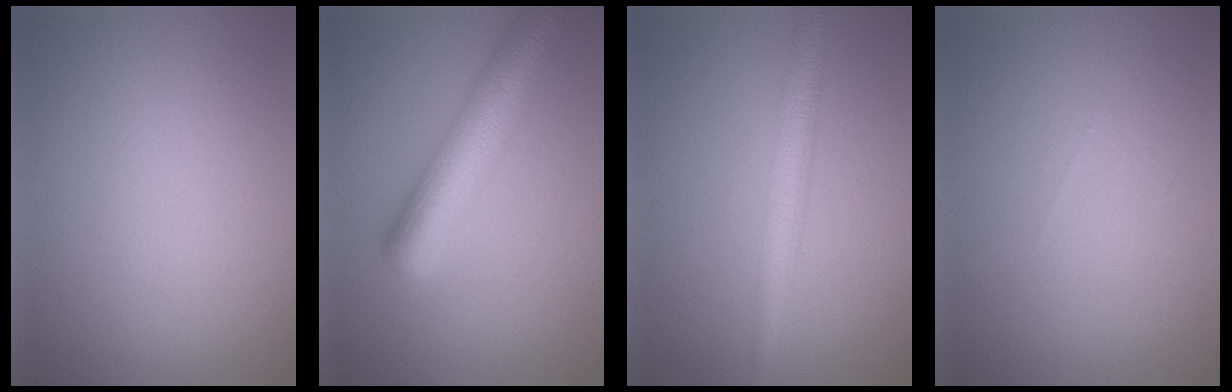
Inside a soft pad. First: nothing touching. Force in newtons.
{"total": 7.5, "press": 7.5, "slide": 0.4}
{"total": 3.7, "press": 3.7, "slide": 0.1}
{"total": 0.0}